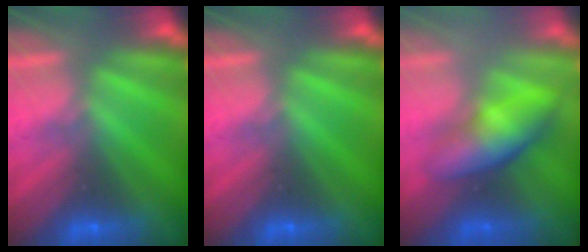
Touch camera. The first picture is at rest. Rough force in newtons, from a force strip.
{"total": 0.0}
{"total": 3.4}